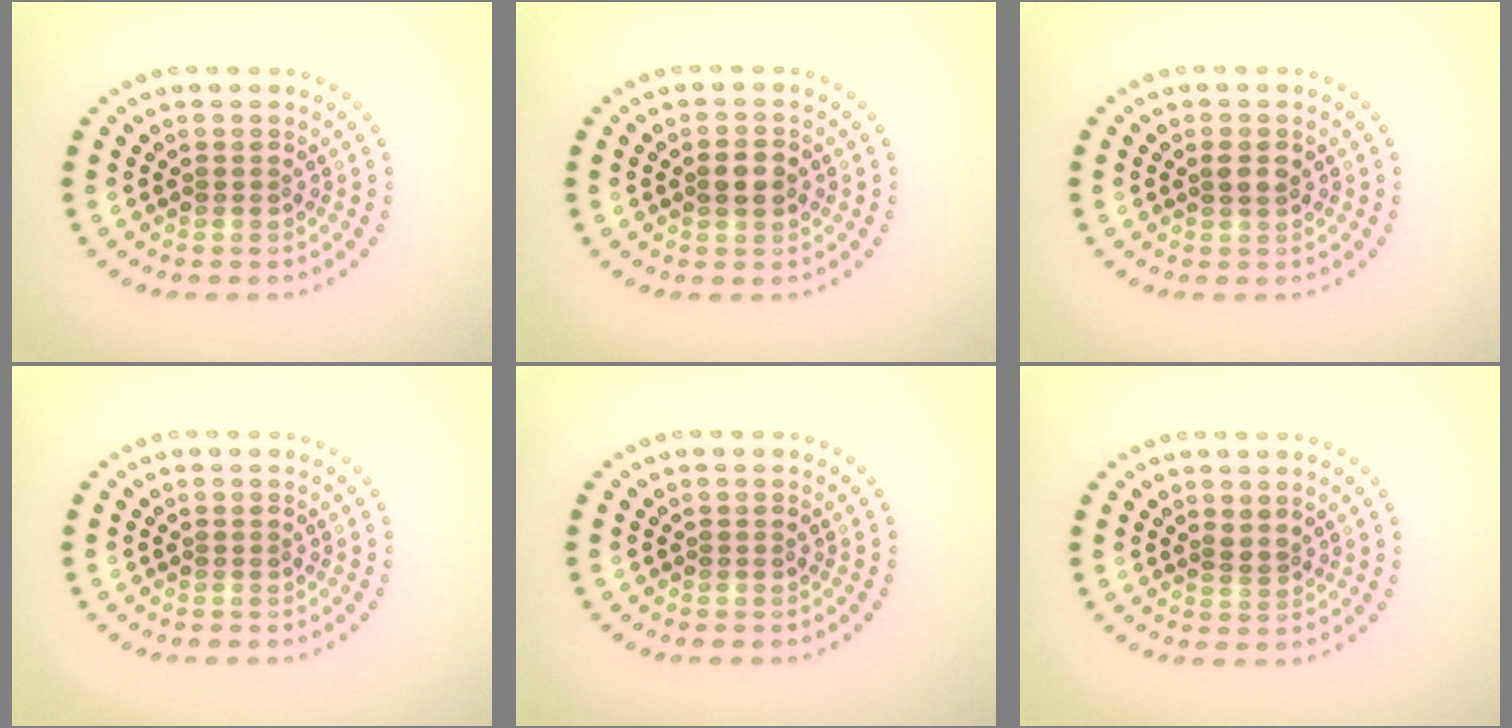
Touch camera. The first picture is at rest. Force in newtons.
{"total": 2.6, "press": 2.6, "slide": 0.1}
{"total": 1.4, "press": 1.3, "slide": 0.5}
{"total": 0.0}
{"total": 0.0}
{"total": 1.1, "press": 0.6, "slide": 0.9}